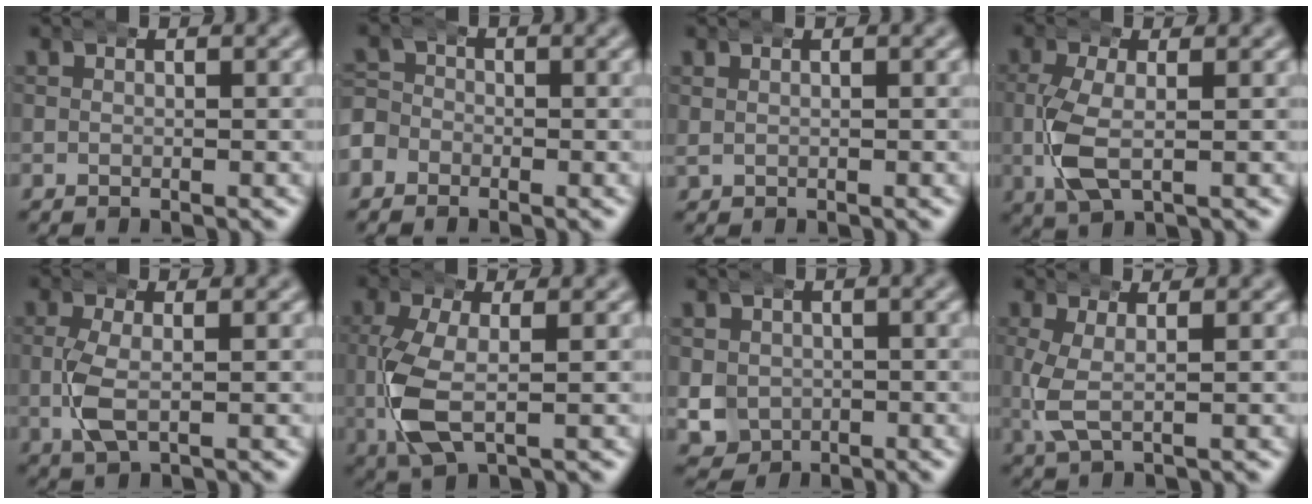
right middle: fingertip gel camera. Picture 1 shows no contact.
{"total": 3.1, "force": [-1.4, 2.7, 0.4], "torque": [-0.009, -0.005, -0.034]}
{"total": 0.8, "force": [0.4, 0.5, 0.4], "torque": [-0.010, 0.001, 0.010]}
{"total": 4.2, "force": [-0.7, 2.2, 3.6], "torque": [-0.082, -0.005, -0.008]}
{"total": 3.1, "force": [-0.5, 1.5, 2.7], "torque": [-0.059, -0.002, -0.007]}
{"total": 5.8, "force": [-0.9, 3.1, 4.8], "torque": [-0.111, -0.007, -0.008]}
{"total": 5.4, "force": [-1.1, 4.9, 1.9], "torque": [-0.045, -0.031, -0.007]}
{"total": 3.8, "force": [0.0, 2.1, 3.2], "torque": [-0.082, -0.006, 0.006]}